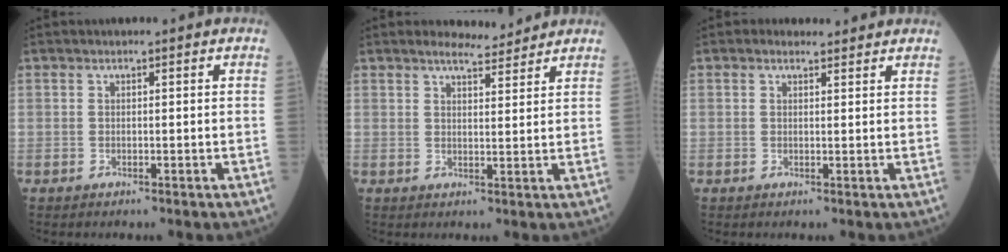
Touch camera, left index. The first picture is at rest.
{"total": 3.9, "force": [3.8, 0.5, 0.6], "torque": [-0.017, 0.000, 0.054]}
{"total": 1.7, "force": [1.5, 0.8, 0.2], "torque": [-0.009, 0.009, 0.020]}